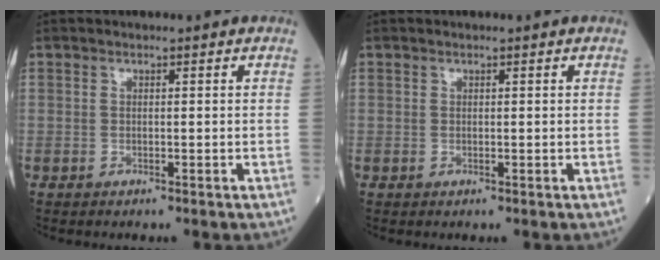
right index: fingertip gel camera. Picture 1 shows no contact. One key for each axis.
{"total": 0.0}